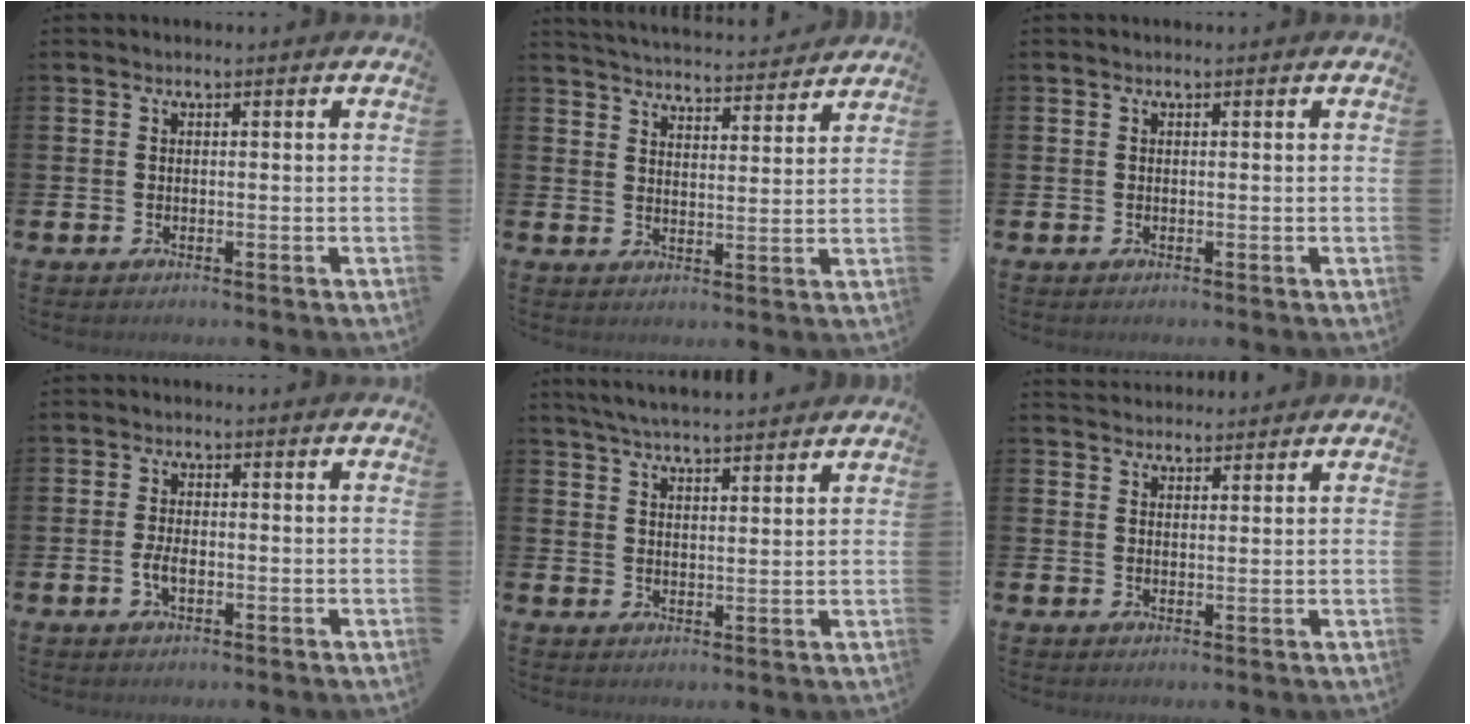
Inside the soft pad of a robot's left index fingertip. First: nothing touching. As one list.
[{"total": 4.8, "force": [4.8, 0.2, 0.1], "torque": [-0.016, -0.041, 0.084]}, {"total": 0.0}, {"total": 2.5, "force": [-0.6, 1.3, 2.1], "torque": [-0.032, -0.002, -0.012]}, {"total": 5.0, "force": [4.9, 0.1, 1.0], "torque": [-0.035, -0.020, 0.088]}, {"total": 2.8, "force": [2.7, 0.7, -0.1], "torque": [0.007, -0.012, 0.048]}]